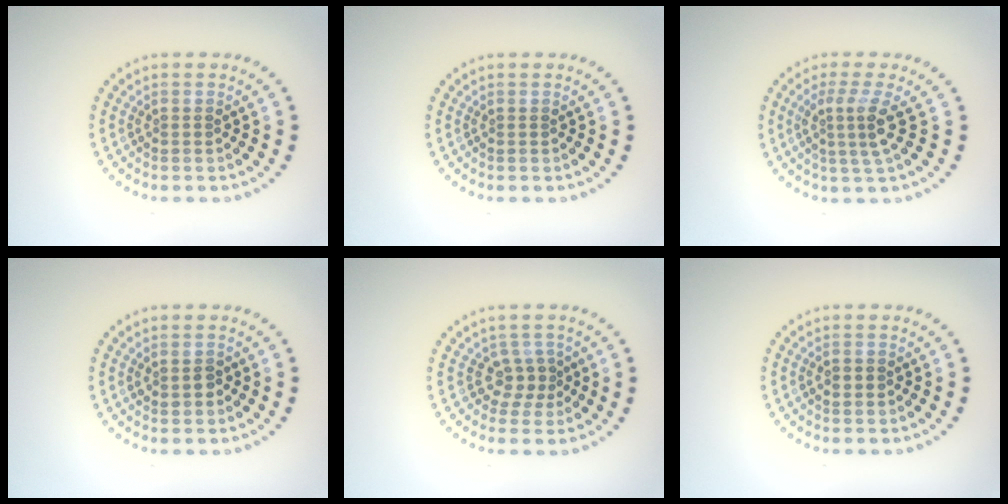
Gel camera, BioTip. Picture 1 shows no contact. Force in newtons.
{"total": 0.0}
{"total": 3.0, "press": 2.1, "slide": 2.1}
{"total": 1.3, "press": 1.3, "slide": 0.2}
{"total": 2.1, "press": 1.6, "slide": 1.4}
{"total": 1.4, "press": 1.4, "slide": 0.1}